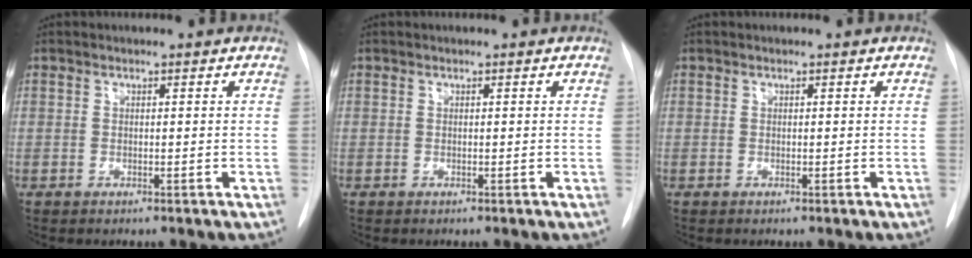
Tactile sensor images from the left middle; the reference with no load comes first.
{"total": 0.0}
{"total": 0.0}